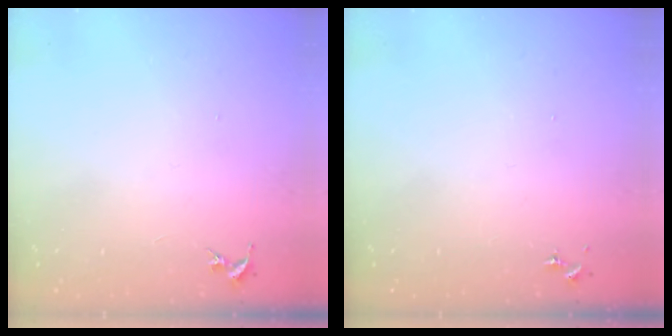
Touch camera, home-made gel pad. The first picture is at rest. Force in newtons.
{"total": 0.0}